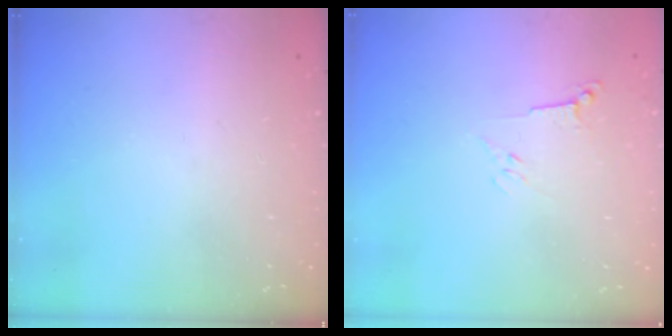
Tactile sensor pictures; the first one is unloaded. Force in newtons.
{"total": 3.0, "press": 2.9, "slide": 0.8}